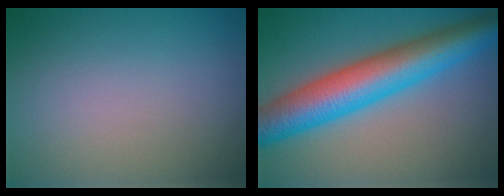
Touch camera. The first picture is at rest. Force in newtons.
{"total": 9.5, "press": 9.5, "slide": 0.1}